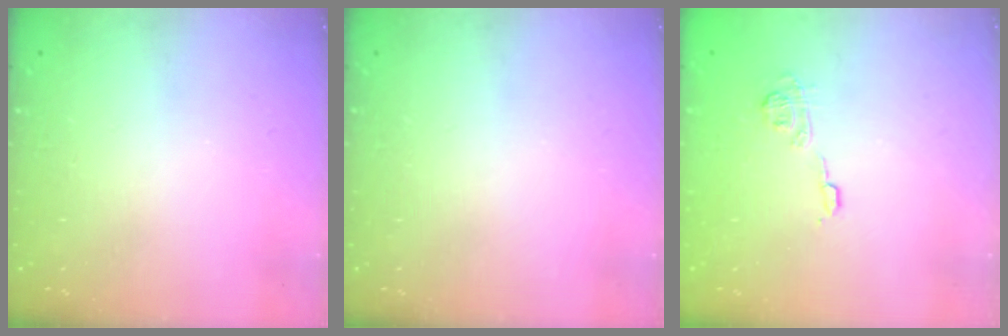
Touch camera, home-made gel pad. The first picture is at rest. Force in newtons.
{"total": 0.0}
{"total": 7.7, "press": 7.6, "slide": 1.2}